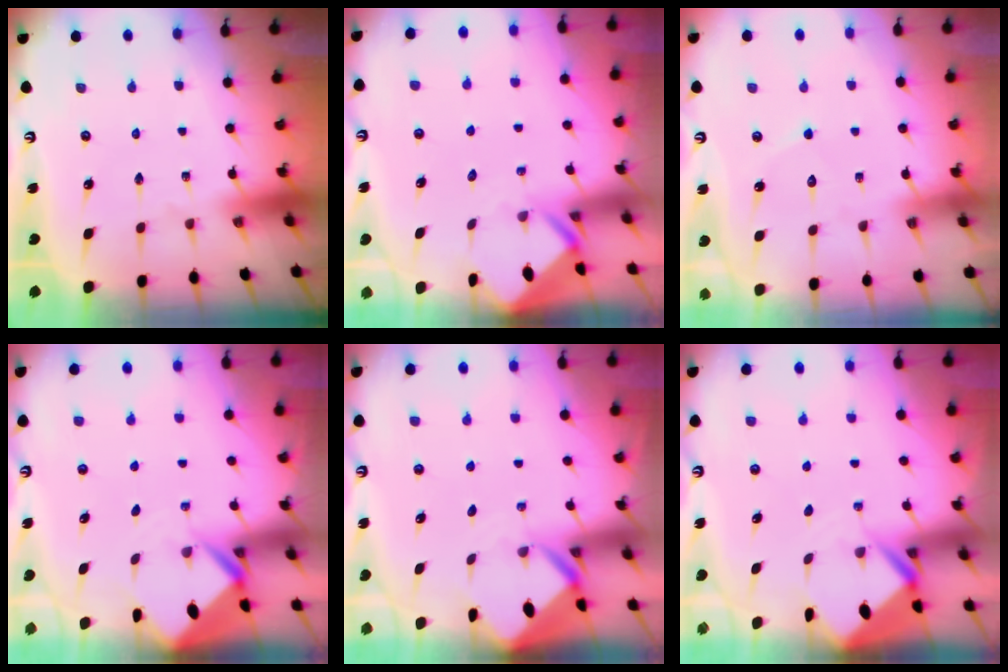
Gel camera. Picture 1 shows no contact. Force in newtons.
{"total": 2.4, "press": 2.4, "slide": 0.1}
{"total": 4.4, "press": 4.4, "slide": 0.3}
{"total": 3.4, "press": 3.4, "slide": 0.2}
{"total": 3.1, "press": 3.1, "slide": 0.2}
{"total": 3.9, "press": 3.9, "slide": 0.4}